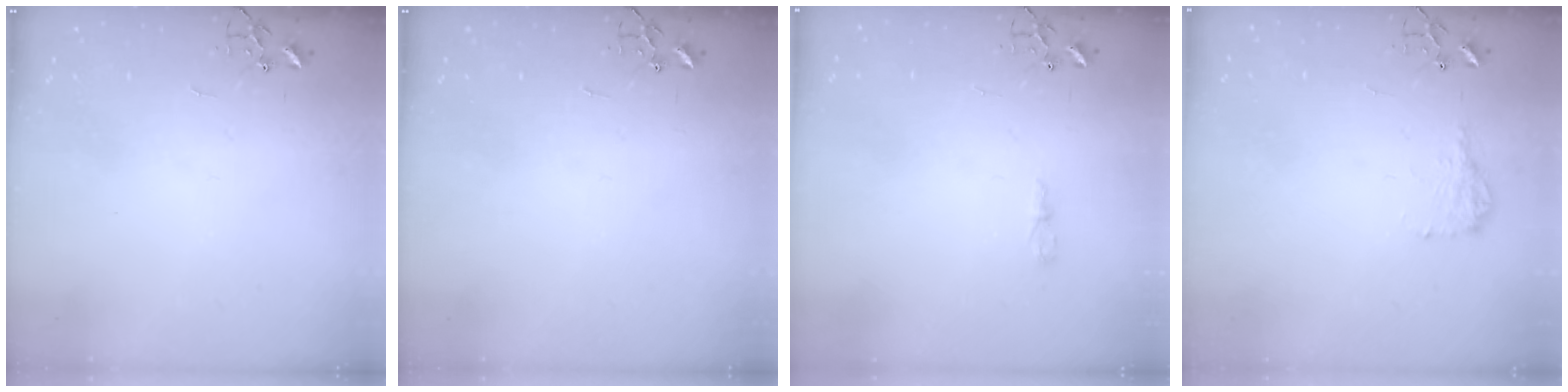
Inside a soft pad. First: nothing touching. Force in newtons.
{"total": 0.0}
{"total": 3.5, "press": 3.5, "slide": 0.5}
{"total": 9.3, "press": 9.3, "slide": 0.3}